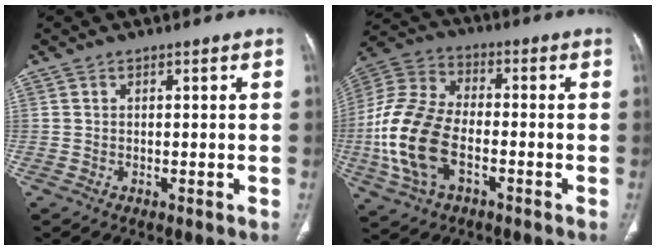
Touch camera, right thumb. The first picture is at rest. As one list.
[{"total": 17.1, "force": [-4.2, 10.1, 13.1], "torque": [-0.283, 0.021, -0.081]}]